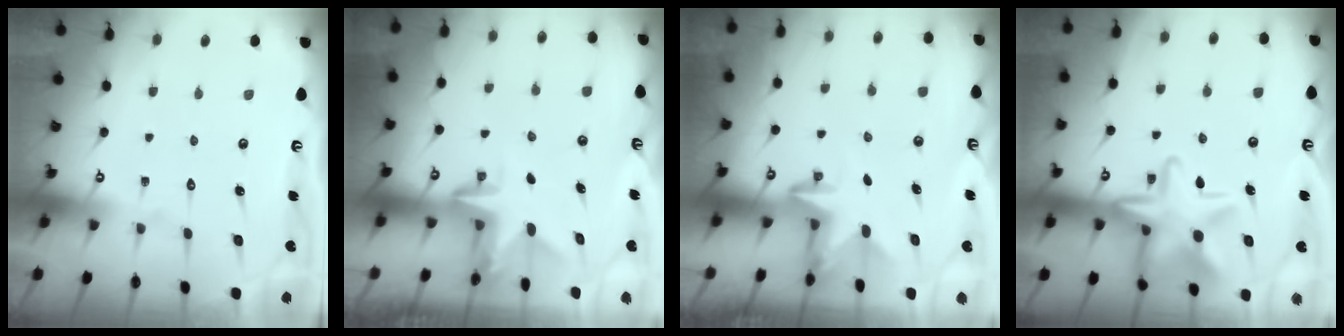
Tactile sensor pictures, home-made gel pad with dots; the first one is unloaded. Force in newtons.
{"total": 2.8, "press": 2.8, "slide": 0.1}
{"total": 2.9, "press": 2.8, "slide": 0.7}
{"total": 17.8, "press": 17.7, "slide": 1.2}